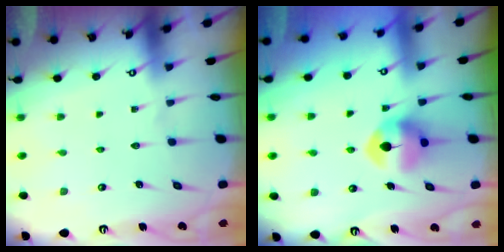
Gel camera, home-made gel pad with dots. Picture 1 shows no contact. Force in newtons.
{"total": 9.7, "press": 9.7, "slide": 0.5}